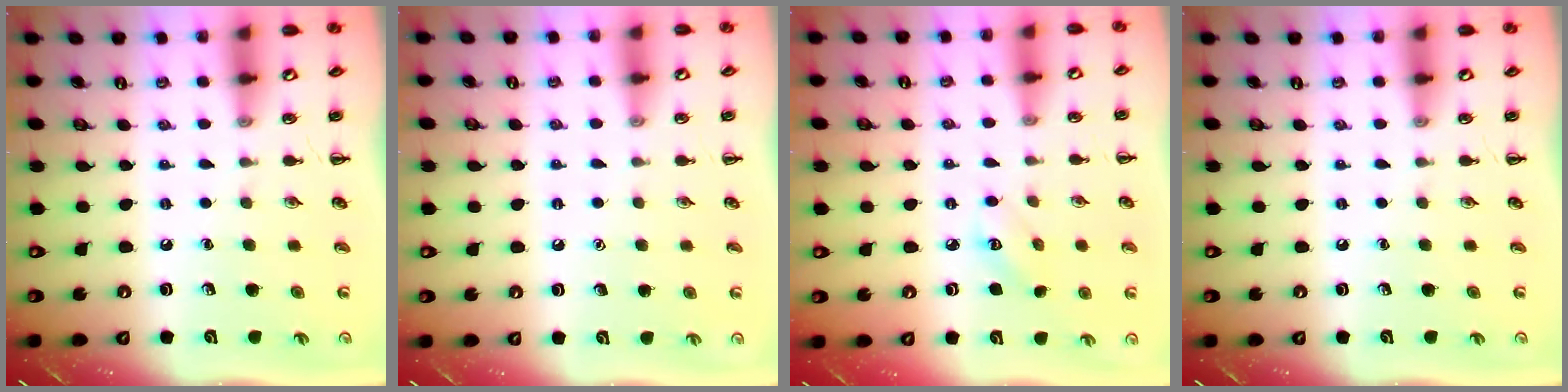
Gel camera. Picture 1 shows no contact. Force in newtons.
{"total": 1.6, "press": 1.5, "slide": 0.1}
{"total": 3.8, "press": 3.7, "slide": 0.9}
{"total": 0.0}